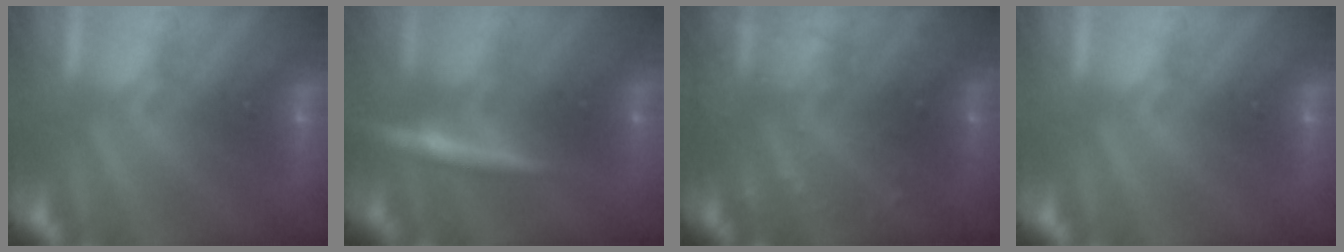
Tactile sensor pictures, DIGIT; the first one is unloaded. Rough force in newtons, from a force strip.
{"total": 3.0}
{"total": 2.9}
{"total": 0.0}